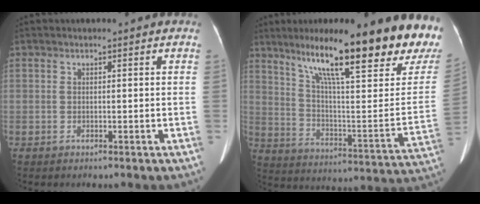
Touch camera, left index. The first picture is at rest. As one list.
[{"total": 27.4, "force": [20.2, 2.9, 18.3], "torque": [-0.264, -0.034, 0.281]}]